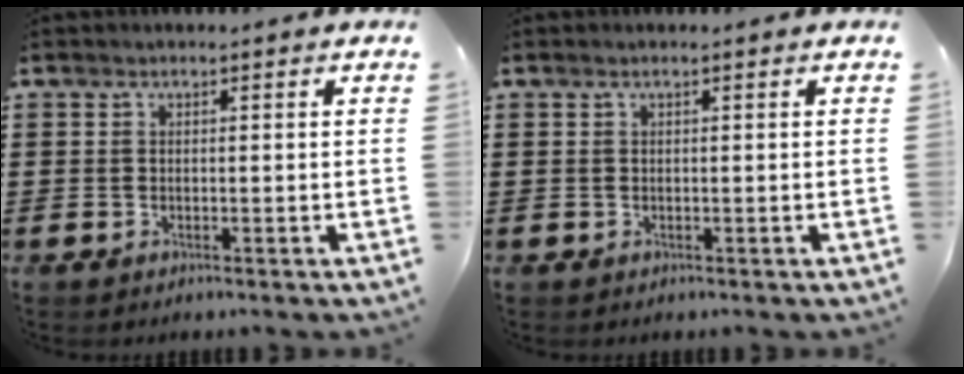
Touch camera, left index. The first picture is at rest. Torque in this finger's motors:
{"motor_torque": [-0.02, 0.00, 0.00, 0.01]}